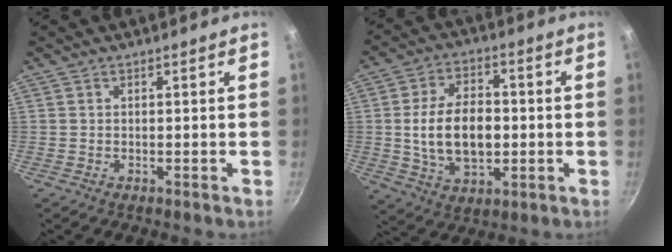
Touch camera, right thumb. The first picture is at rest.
{"total": 13.8, "force": [-0.6, 8.6, 10.8], "torque": [-0.169, 0.011, -0.006]}